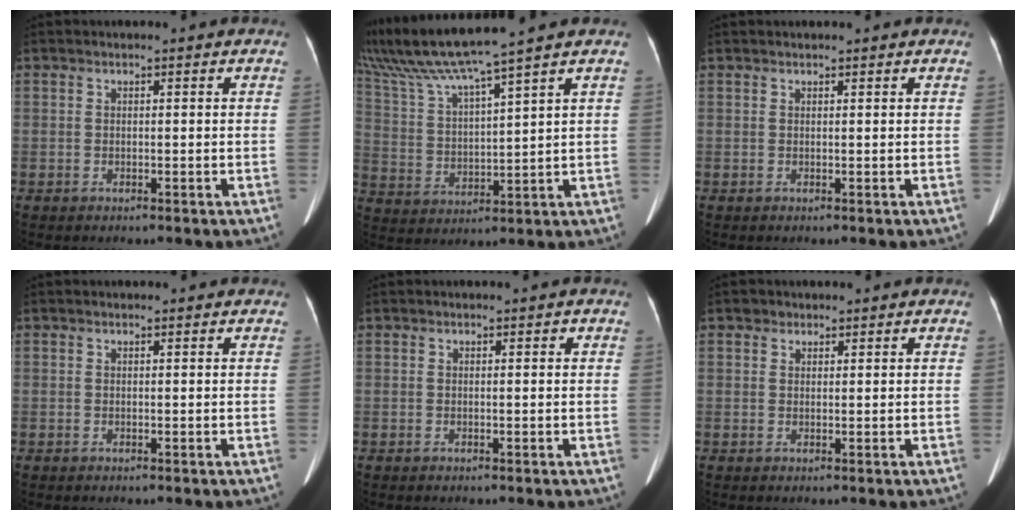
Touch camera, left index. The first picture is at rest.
{"total": 12.0, "force": [10.1, -2.1, 6.1], "torque": [-0.123, 0.003, 0.195]}
{"total": 2.6, "force": [2.4, 0.3, 1.0], "torque": [-0.012, 0.014, 0.027]}
{"total": 1.5, "force": [1.4, 0.4, 0.4], "torque": [-0.009, 0.006, 0.015]}
{"total": 0.6, "force": [0.4, 0.2, 0.4], "torque": [-0.003, -0.001, 0.004]}
{"total": 0.8, "force": [0.4, 0.7, -0.1], "torque": [0.005, -0.005, 0.006]}